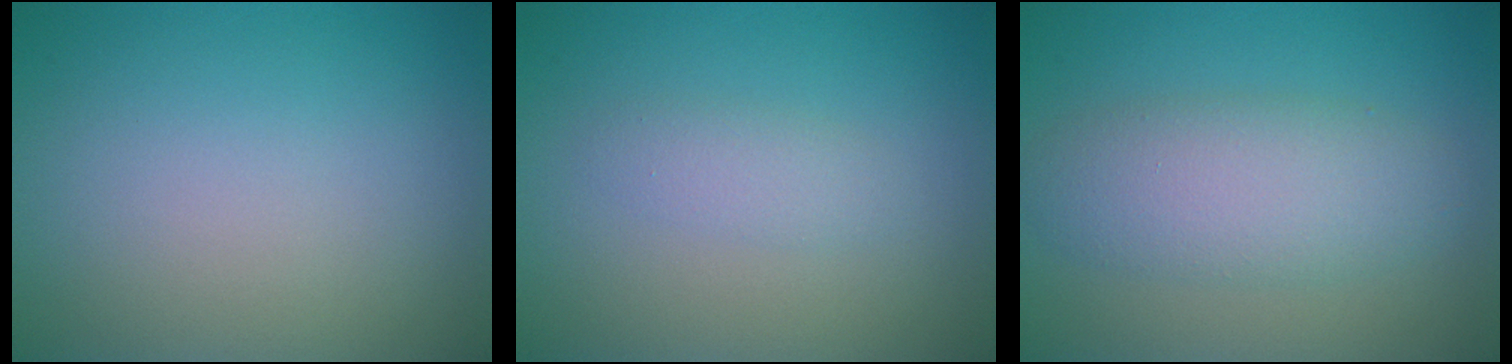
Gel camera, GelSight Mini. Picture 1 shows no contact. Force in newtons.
{"total": 1.5, "press": 1.5, "slide": 0.0}
{"total": 4.9, "press": 4.9, "slide": 0.1}